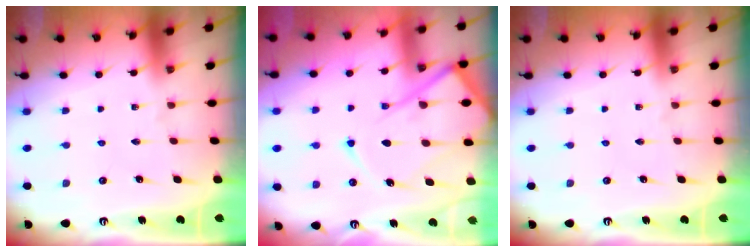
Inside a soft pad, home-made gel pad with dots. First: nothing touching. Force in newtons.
{"total": 15.8, "press": 15.7, "slide": 1.8}
{"total": 0.0}